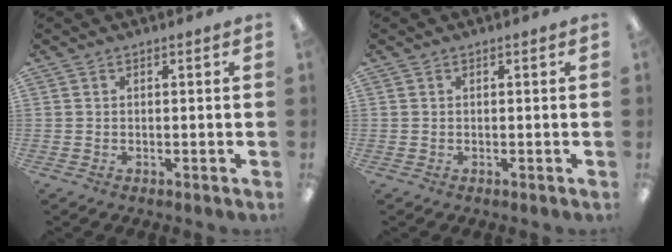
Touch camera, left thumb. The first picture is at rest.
{"total": 0.0}